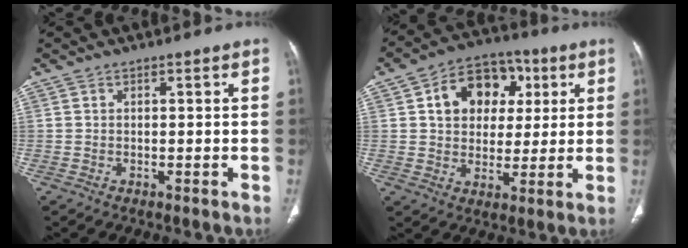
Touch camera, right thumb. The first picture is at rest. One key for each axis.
{"total": 13.8, "fx": 4.0, "fy": 10.5, "fz": 8.0, "tx": -0.086, "ty": 0.007, "tz": 0.058}